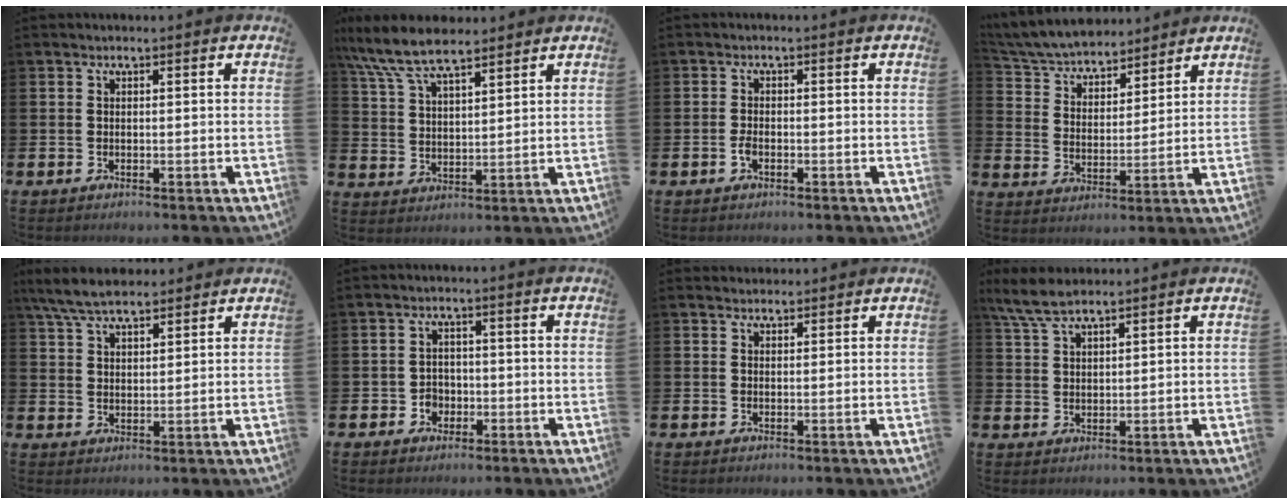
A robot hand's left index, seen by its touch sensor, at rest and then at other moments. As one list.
[{"total": 8.7, "force": [7.6, 2.1, 3.6], "torque": [-0.102, -0.021, 0.139]}, {"total": 1.6, "force": [-0.8, 0.7, 1.2], "torque": [-0.027, 0.002, -0.015]}, {"total": 6.3, "force": [6.1, 1.5, 0.8], "torque": [-0.046, -0.039, 0.107]}, {"total": 6.4, "force": [5.8, 1.5, 2.2], "torque": [-0.065, -0.013, 0.110]}, {"total": 2.6, "force": [-1.1, 2.2, 0.7], "torque": [-0.015, 0.002, -0.028]}, {"total": 1.5, "force": [1.4, 0.5, -0.1], "torque": [0.012, -0.003, 0.025]}, {"total": 5.4, "force": [4.7, 1.0, 2.4], "torque": [-0.062, -0.010, 0.086]}]